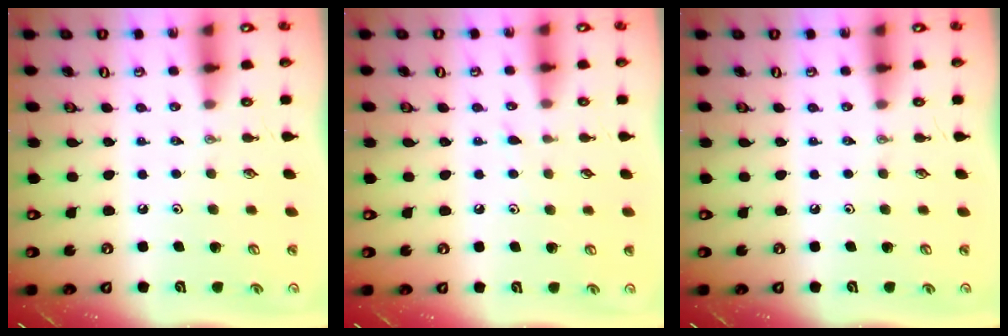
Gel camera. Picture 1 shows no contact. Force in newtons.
{"total": 6.7, "press": 6.7, "slide": 0.6}
{"total": 0.0}